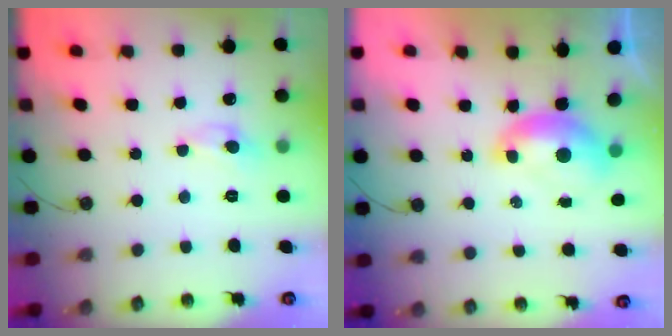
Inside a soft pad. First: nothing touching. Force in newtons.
{"total": 1.5, "press": 1.4, "slide": 0.6}